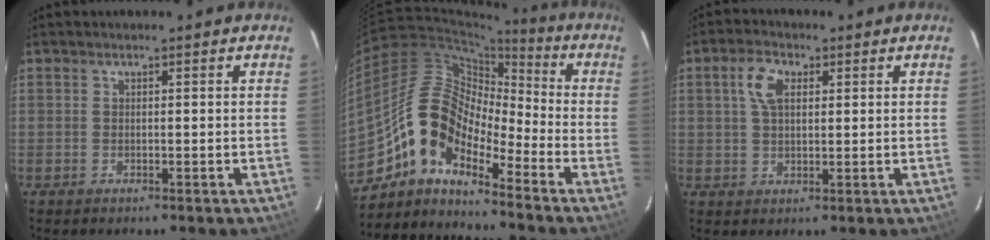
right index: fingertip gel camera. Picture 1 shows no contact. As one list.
[{"total": 12.1, "force": [-8.4, 5.2, 7.1], "torque": [-0.113, 0.019, -0.177]}, {"total": 5.3, "force": [1.7, 3.1, 3.9], "torque": [-0.076, 0.015, 0.034]}]